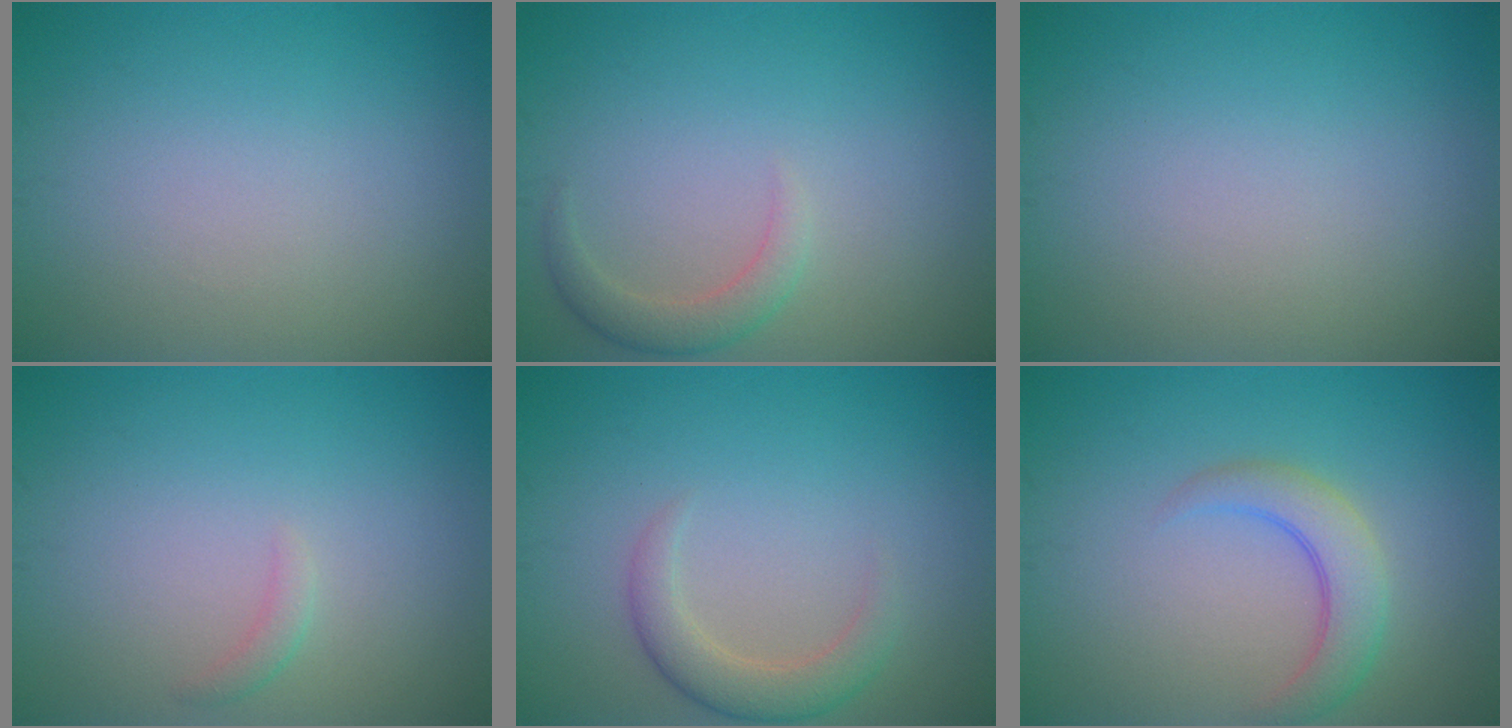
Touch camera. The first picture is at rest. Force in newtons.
{"total": 2.1, "press": 2.1, "slide": 0.2}
{"total": 0.0}
{"total": 0.8, "press": 0.8, "slide": 0.1}
{"total": 2.7, "press": 2.7, "slide": 0.2}
{"total": 3.4, "press": 3.4, "slide": 0.3}